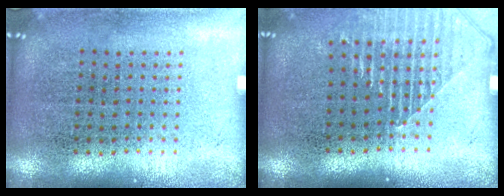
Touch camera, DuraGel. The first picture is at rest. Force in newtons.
{"total": 1.3, "press": 1.3, "slide": 0.4}